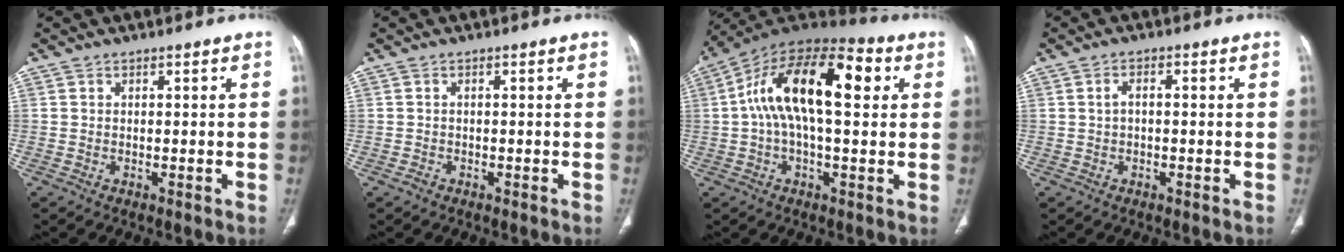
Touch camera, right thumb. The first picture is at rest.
{"total": 0.8, "force": [-0.6, 0.4, 0.3], "torque": [-0.004, 0.002, -0.010]}
{"total": 19.6, "force": [3.8, 8.9, 17.1], "torque": [-0.281, 0.042, 0.050]}
{"total": 1.8, "force": [-0.1, 1.0, 1.5], "torque": [-0.027, 0.010, -0.004]}